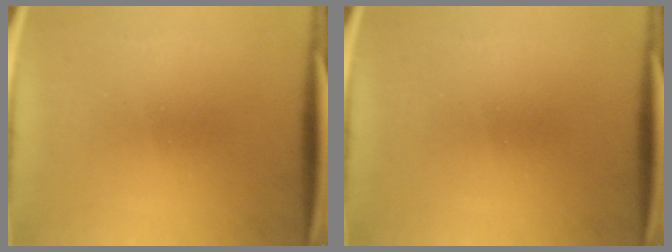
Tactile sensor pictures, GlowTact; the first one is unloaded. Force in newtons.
{"total": 0.0}